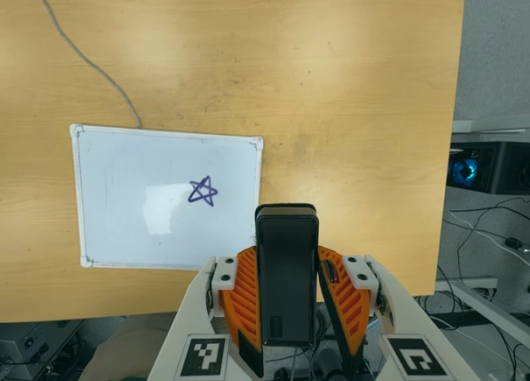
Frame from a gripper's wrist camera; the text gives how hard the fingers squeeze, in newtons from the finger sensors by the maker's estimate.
{"total": 5.0, "left": 3.8, "right": 6.2}